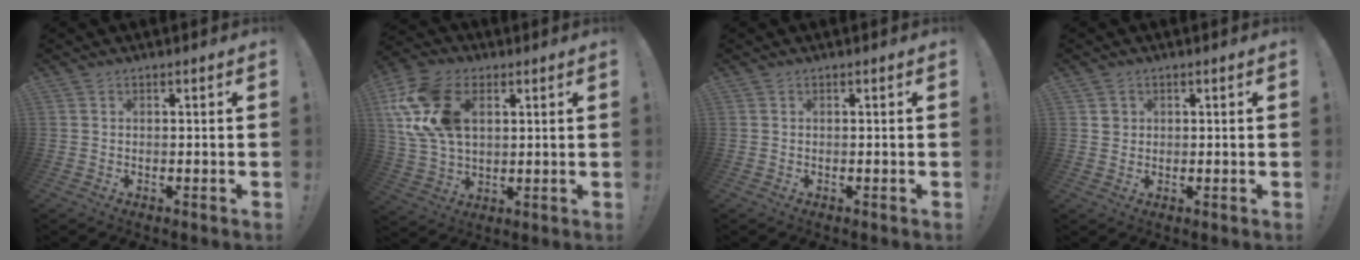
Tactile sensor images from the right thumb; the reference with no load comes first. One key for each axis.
{"total": 18.4, "fx": 5.8, "fy": 12.3, "fz": 12.4, "tx": -0.234, "ty": -0.013, "tz": 0.108}
{"total": 0.0}
{"total": 2.2, "fx": 0.9, "fy": 2.0, "fz": 0.2, "tx": 0.011, "ty": -0.004, "tz": 0.014}